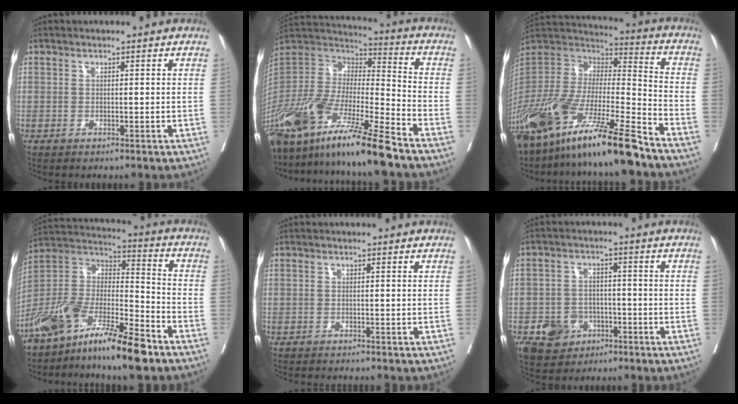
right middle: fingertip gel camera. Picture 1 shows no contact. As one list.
[{"total": 24.0, "force": [-17.4, 1.9, 16.4], "torque": [-0.348, -0.054, -0.330]}, {"total": 26.7, "force": [-19.0, 3.2, 18.5], "torque": [-0.379, -0.057, -0.353]}, {"total": 16.8, "force": [-12.0, 2.9, 11.3], "torque": [-0.220, 0.006, -0.219]}, {"total": 4.4, "force": [-4.1, 0.5, 1.6], "torque": [-0.017, -0.007, -0.057]}, {"total": 6.8, "force": [-3.3, 5.4, 2.3], "torque": [-0.043, 0.005, -0.048]}]